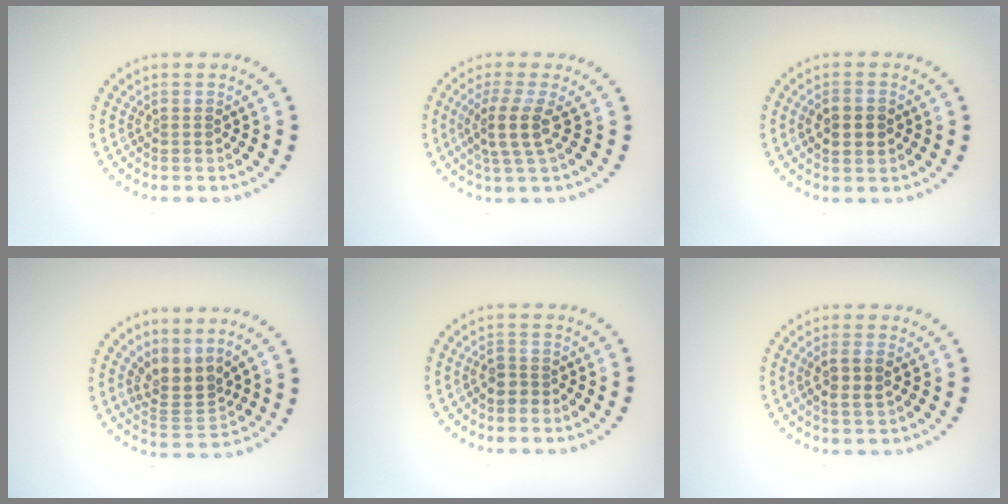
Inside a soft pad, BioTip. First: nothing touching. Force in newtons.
{"total": 3.1, "press": 2.3, "slide": 2.1}
{"total": 2.3, "press": 2.3, "slide": 0.1}
{"total": 3.1, "press": 2.2, "slide": 2.2}
{"total": 1.3, "press": 1.2, "slide": 0.7}
{"total": 2.1, "press": 2.0, "slide": 0.8}